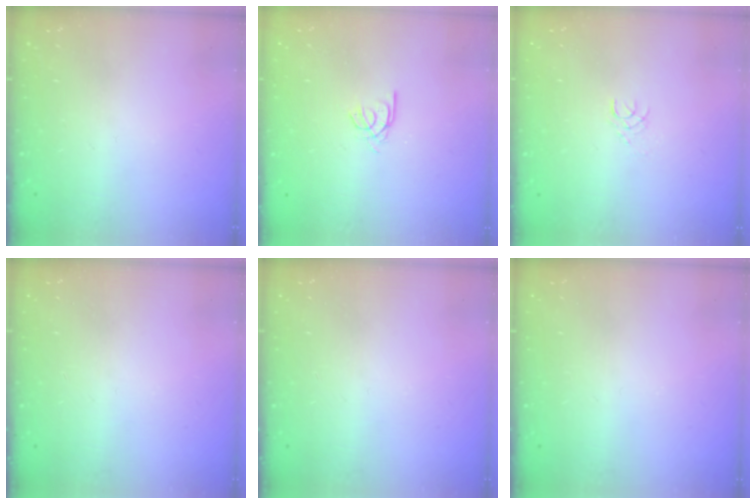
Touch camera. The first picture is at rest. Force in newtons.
{"total": 2.0, "press": 1.9, "slide": 0.4}
{"total": 2.4, "press": 2.4, "slide": 0.3}
{"total": 0.0}
{"total": 0.0}
{"total": 0.0}